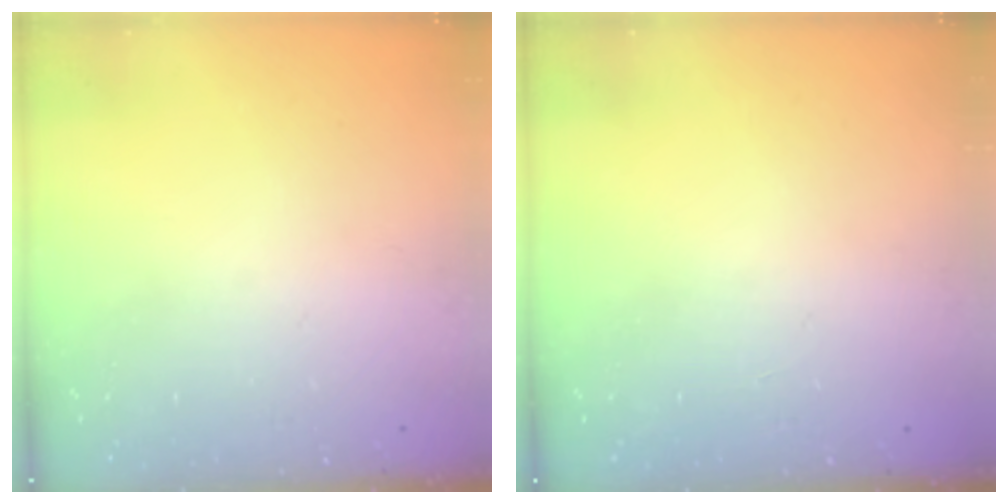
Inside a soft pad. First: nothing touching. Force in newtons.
{"total": 0.9, "press": 0.0, "slide": 0.9}